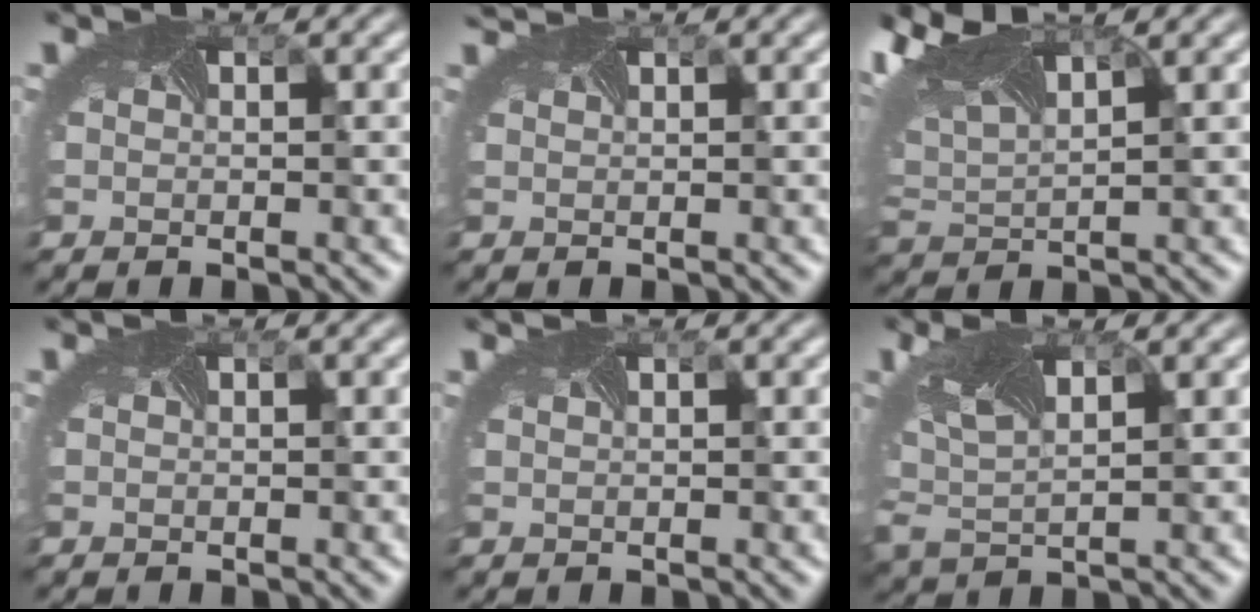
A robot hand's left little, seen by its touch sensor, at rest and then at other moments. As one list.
[{"total": 1.0, "force": [0.9, -0.2, -0.2], "torque": [-0.004, -0.001, 0.013]}, {"total": 10.2, "force": [5.3, 4.7, 7.3], "torque": [-0.162, 0.035, 0.091]}, {"total": 0.0}, {"total": 0.6, "force": [0.5, 0.1, 0.2], "torque": [-0.005, 0.001, 0.003]}, {"total": 5.3, "force": [2.1, 2.5, 4.2], "torque": [-0.098, 0.002, 0.040]}]